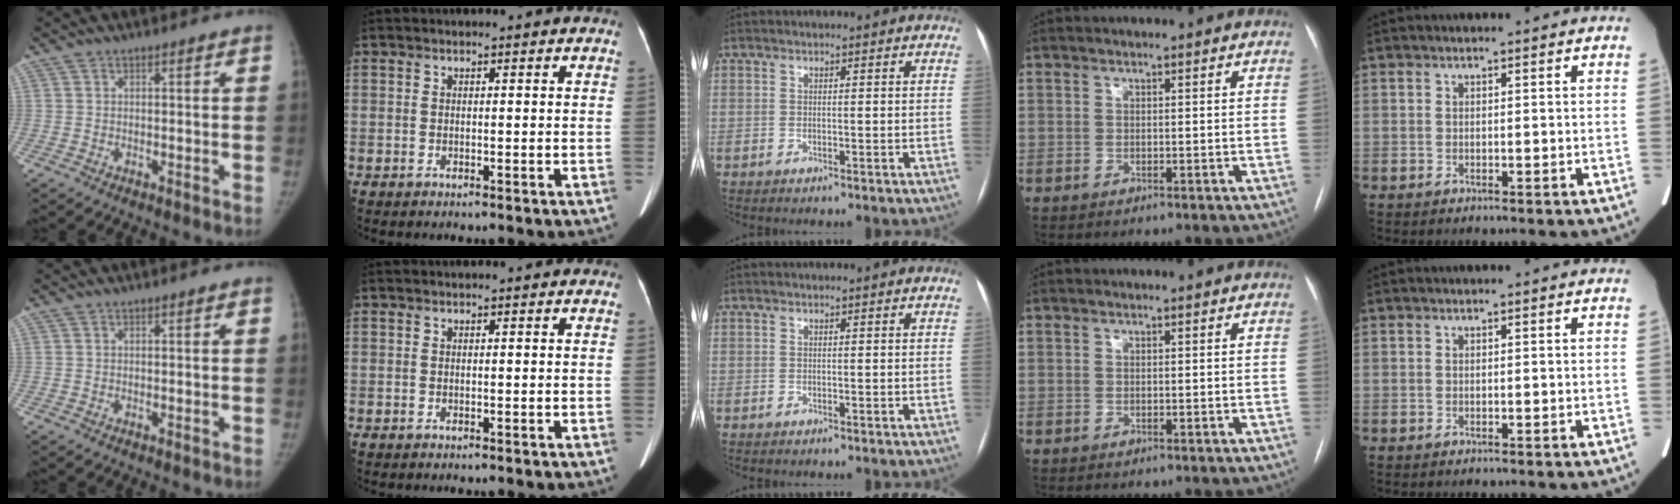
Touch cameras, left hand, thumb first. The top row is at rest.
{}